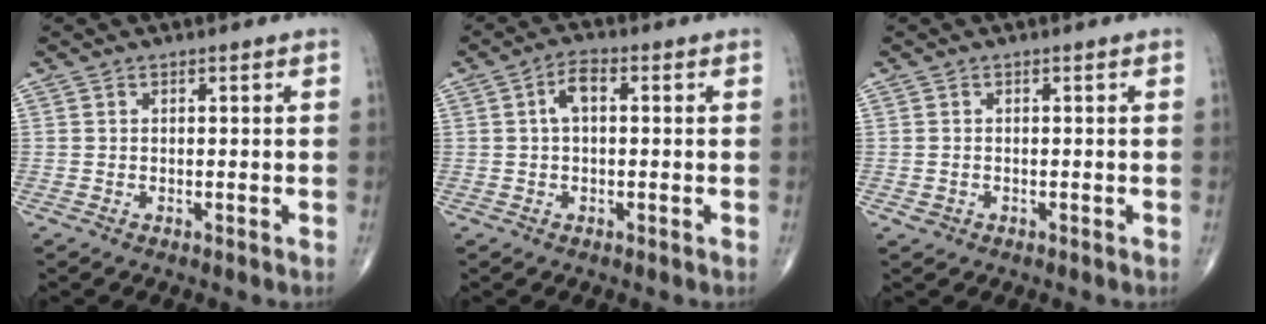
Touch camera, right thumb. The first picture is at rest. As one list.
[{"total": 3.9, "force": [0.4, 1.9, 3.4], "torque": [-0.061, 0.015, 0.002]}, {"total": 1.1, "force": [-0.3, 1.0, 0.4], "torque": [-0.007, 0.006, -0.002]}]